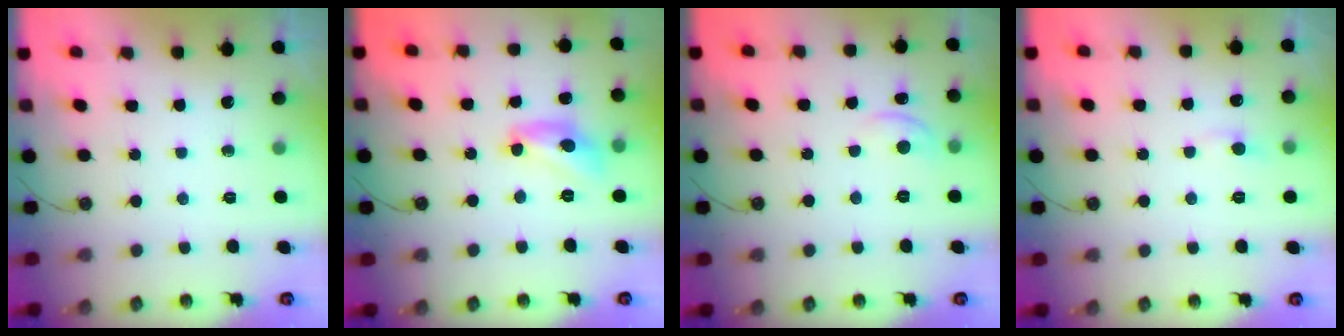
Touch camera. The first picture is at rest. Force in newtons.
{"total": 9.8, "press": 9.8, "slide": 0.7}
{"total": 0.8, "press": 0.5, "slide": 0.7}
{"total": 0.7, "press": 0.6, "slide": 0.5}